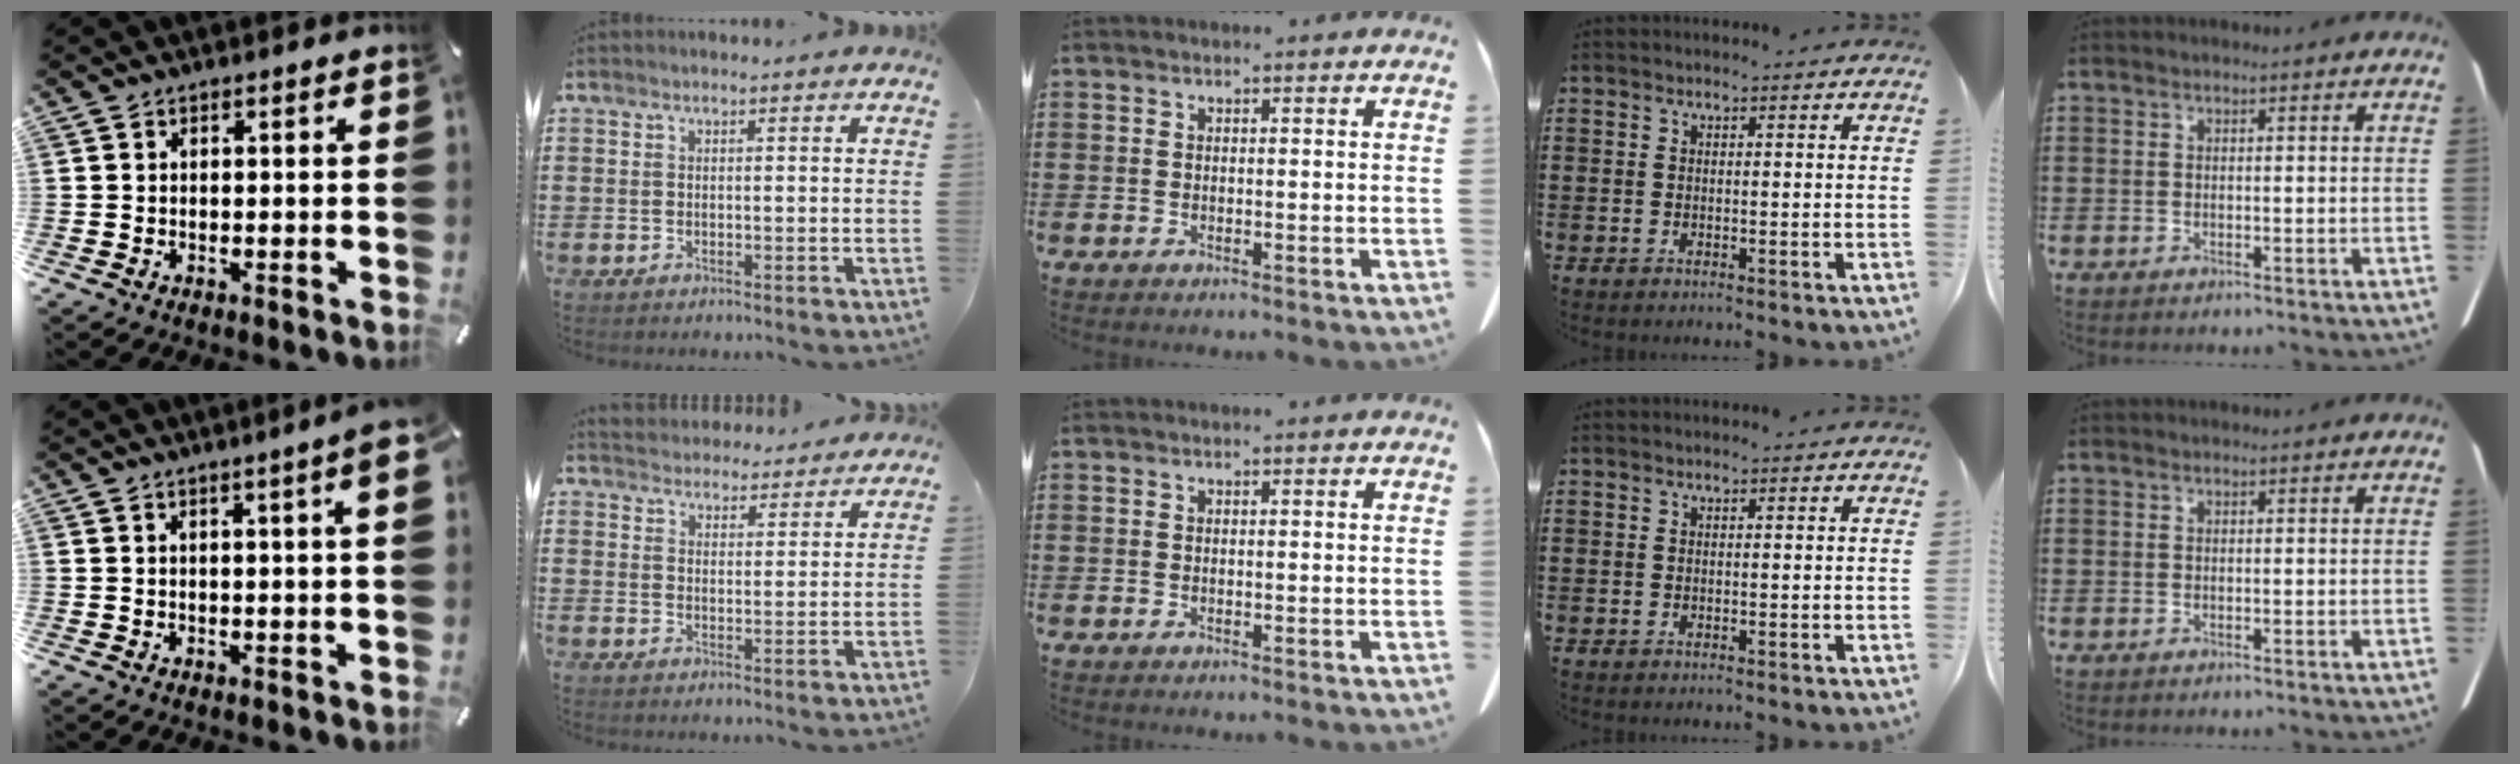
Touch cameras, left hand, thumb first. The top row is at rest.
{"thumb": {"total": 5.2, "force": [2.1, 0.4, 4.7], "torque": [-0.073, -0.004, 0.032]}, "index": {"total": 3.7, "force": [3.7, 0.4, -0.6], "torque": [-0.005, -0.020, 0.065]}}